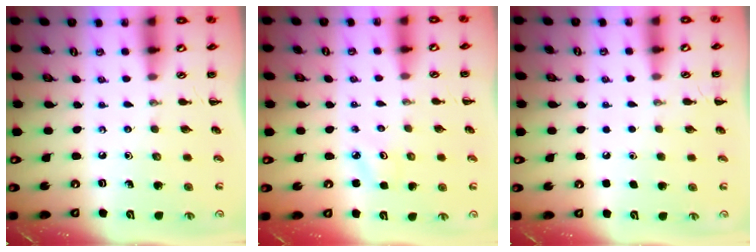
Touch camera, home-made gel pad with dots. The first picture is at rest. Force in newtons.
{"total": 2.2, "press": 2.2, "slide": 0.5}
{"total": 1.8, "press": 1.8, "slide": 0.1}